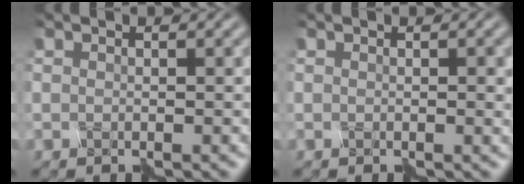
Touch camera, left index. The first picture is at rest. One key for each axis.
{"total": 1.1, "fx": 0.1, "fy": 0.1, "fz": 1.1, "tx": -0.014, "ty": 0.002, "tz": -0.001}